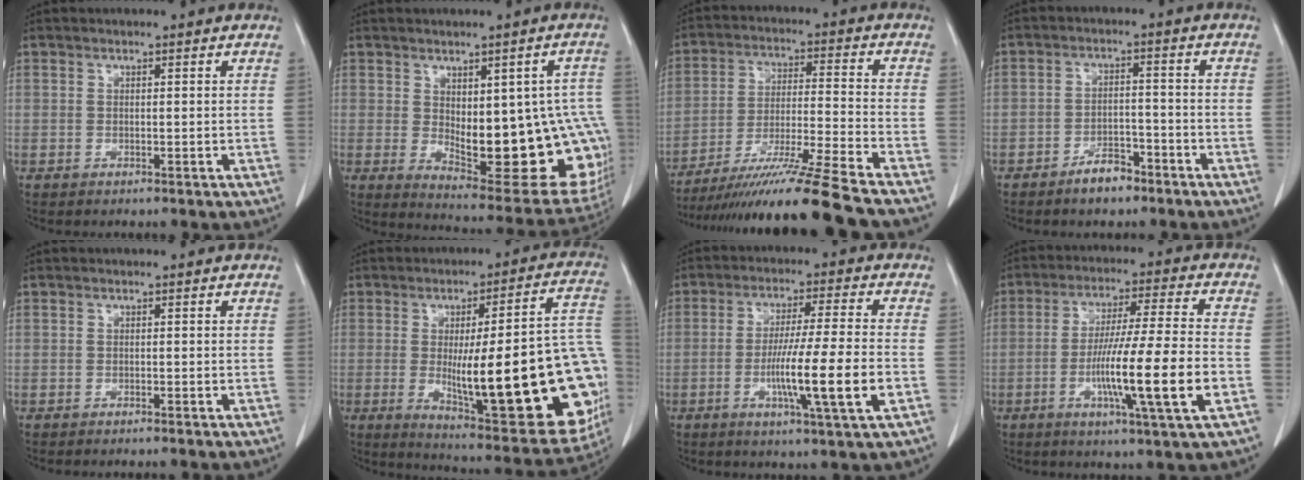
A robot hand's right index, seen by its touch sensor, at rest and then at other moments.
{"total": 20.4, "force": [-2.1, 7.5, 18.8], "torque": [-0.165, 0.008, 0.004]}
{"total": 17.7, "force": [-14.9, -2.7, 9.3], "torque": [-0.167, -0.030, -0.255]}
{"total": 4.7, "force": [-3.5, 2.2, 2.2], "torque": [-0.032, 0.008, -0.056]}
{"total": 0.6, "force": [-0.5, -0.1, 0.3], "torque": [-0.007, 0.000, -0.010]}
{"total": 29.0, "force": [-4.4, 5.1, 28.2], "torque": [-0.299, 0.002, -0.050]}
{"total": 12.1, "force": [-3.4, -0.8, 11.6], "torque": [-0.207, -0.015, -0.063]}
{"total": 14.8, "force": [-4.2, -0.6, 14.2], "torque": [-0.254, -0.012, -0.076]}